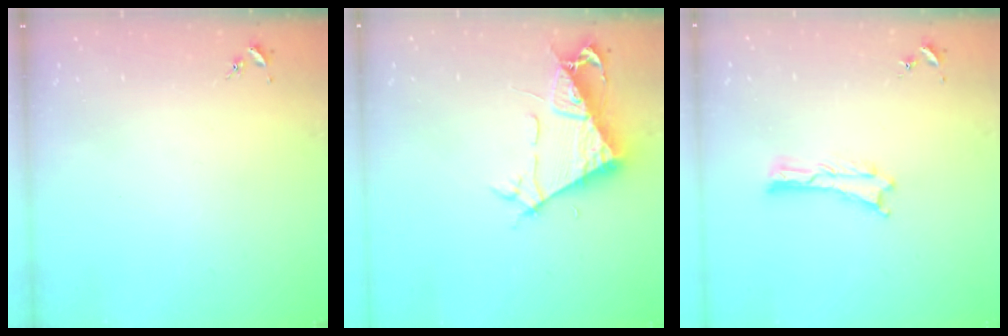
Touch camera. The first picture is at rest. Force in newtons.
{"total": 7.0, "press": 7.0, "slide": 0.8}
{"total": 0.0}